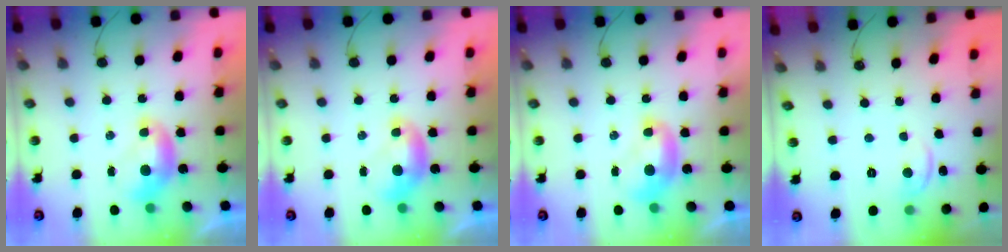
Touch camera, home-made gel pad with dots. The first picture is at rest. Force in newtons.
{"total": 0.0}
{"total": 1.6, "press": 1.6, "slide": 0.3}
{"total": 1.5, "press": 1.3, "slide": 0.7}